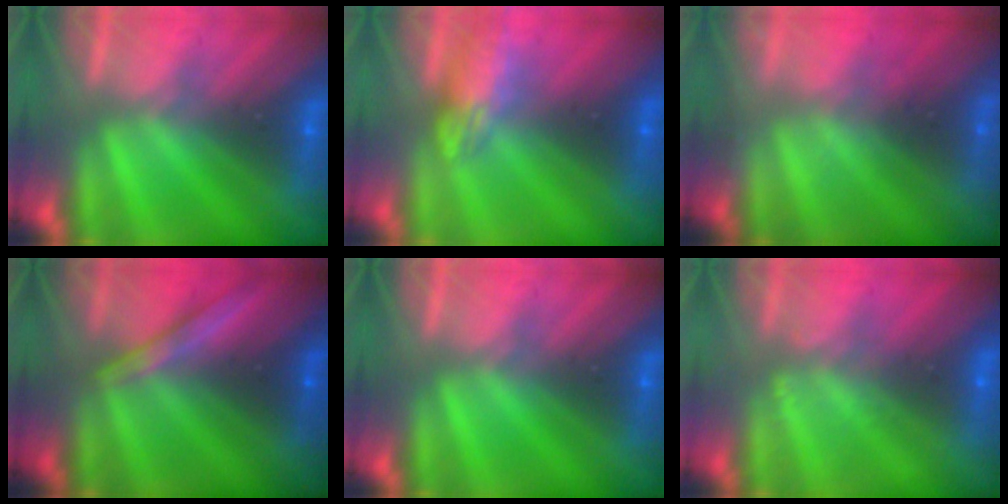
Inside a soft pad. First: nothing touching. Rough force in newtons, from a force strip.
{"total": 2.4}
{"total": 2.3}
{"total": 2.2}
{"total": 0.0}
{"total": 1.8}